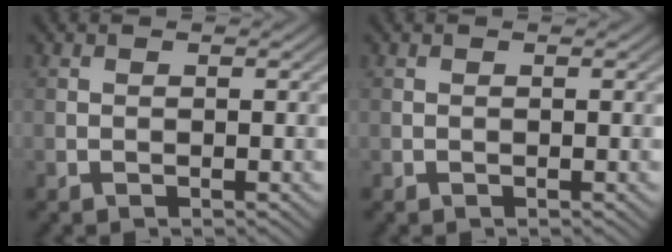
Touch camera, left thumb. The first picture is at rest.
{"total": 0.0}